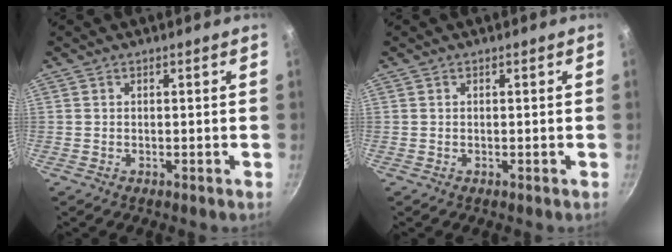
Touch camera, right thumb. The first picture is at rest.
{"total": 0.0}